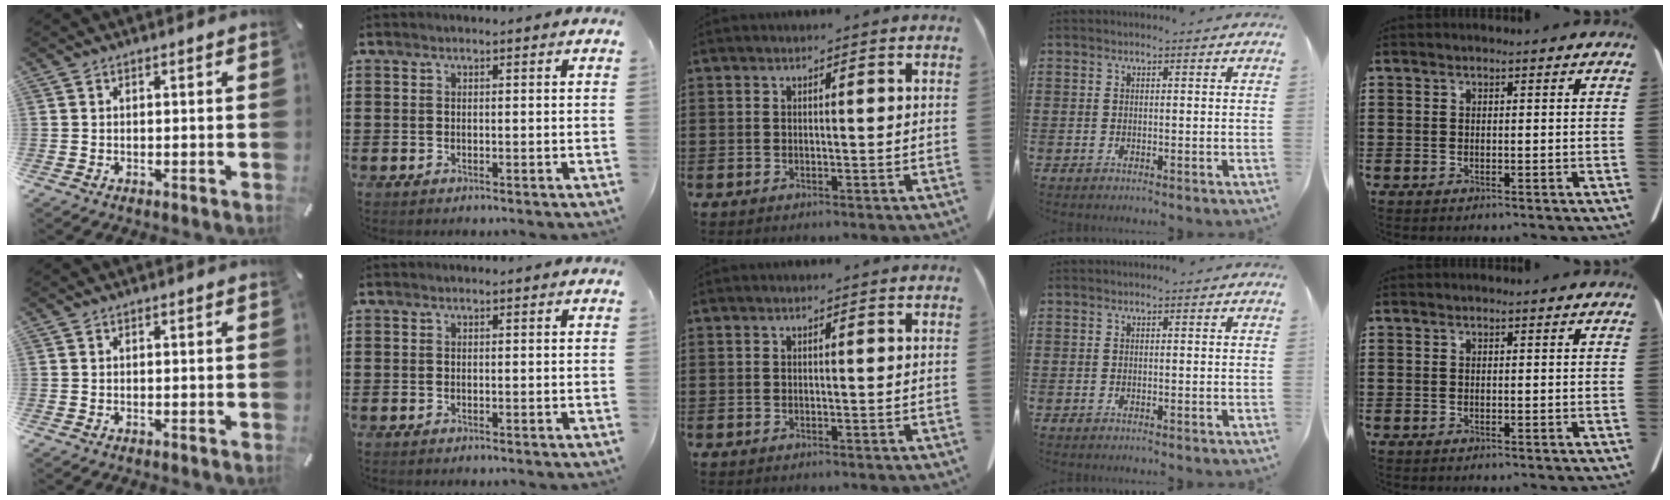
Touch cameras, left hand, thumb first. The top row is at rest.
{}